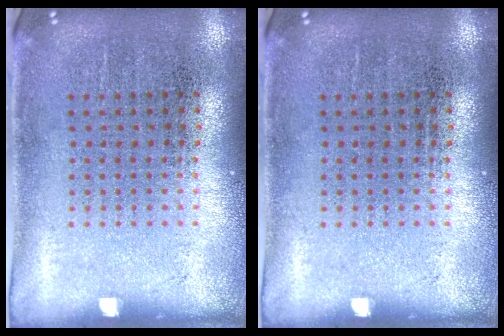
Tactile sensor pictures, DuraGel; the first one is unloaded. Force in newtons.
{"total": 0.0}